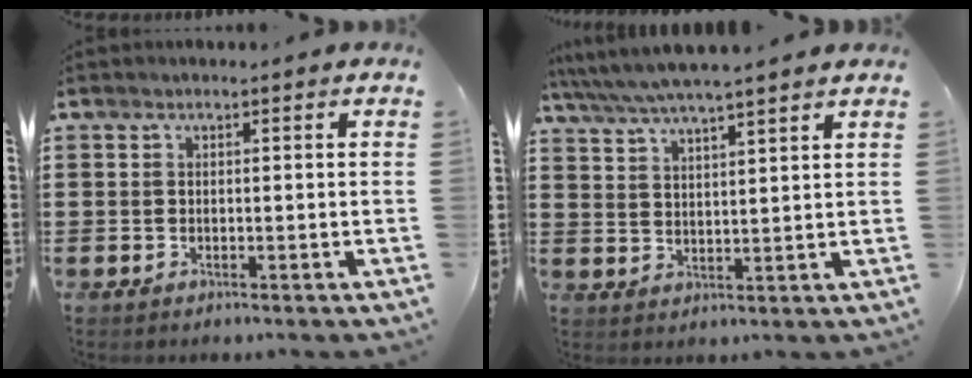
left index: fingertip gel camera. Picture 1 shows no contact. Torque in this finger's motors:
{"motor_torque": [1.41, -0.73, 1.03, 0.21]}